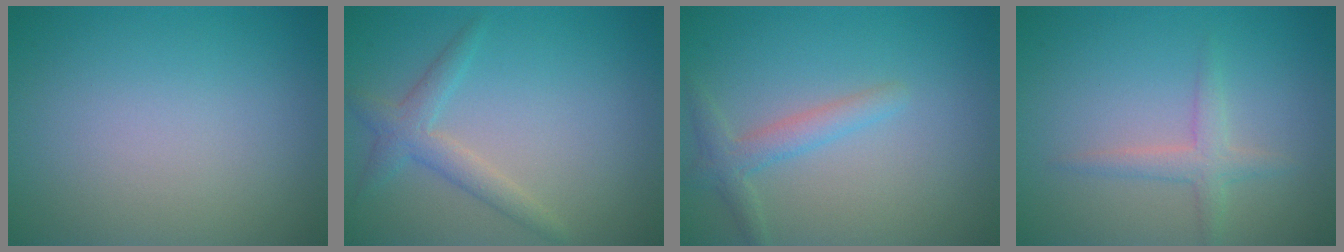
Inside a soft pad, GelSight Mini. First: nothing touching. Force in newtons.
{"total": 2.4, "press": 2.4, "slide": 0.2}
{"total": 2.2, "press": 2.2, "slide": 0.2}
{"total": 1.9, "press": 1.9, "slide": 0.2}